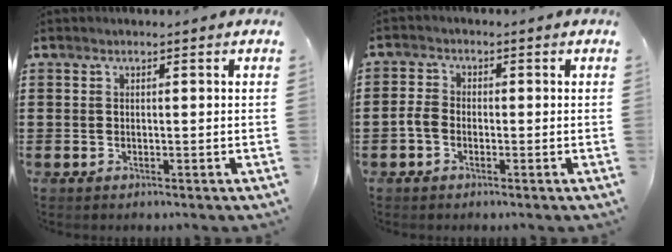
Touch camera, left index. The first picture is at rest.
{"total": 2.6, "force": [-1.1, 1.6, 1.7], "torque": [-0.049, 0.000, -0.025]}